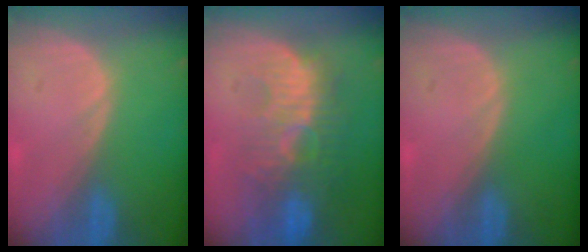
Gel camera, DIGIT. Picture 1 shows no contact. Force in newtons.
{"total": 10.5, "press": 9.5, "slide": 4.5}
{"total": 0.0}